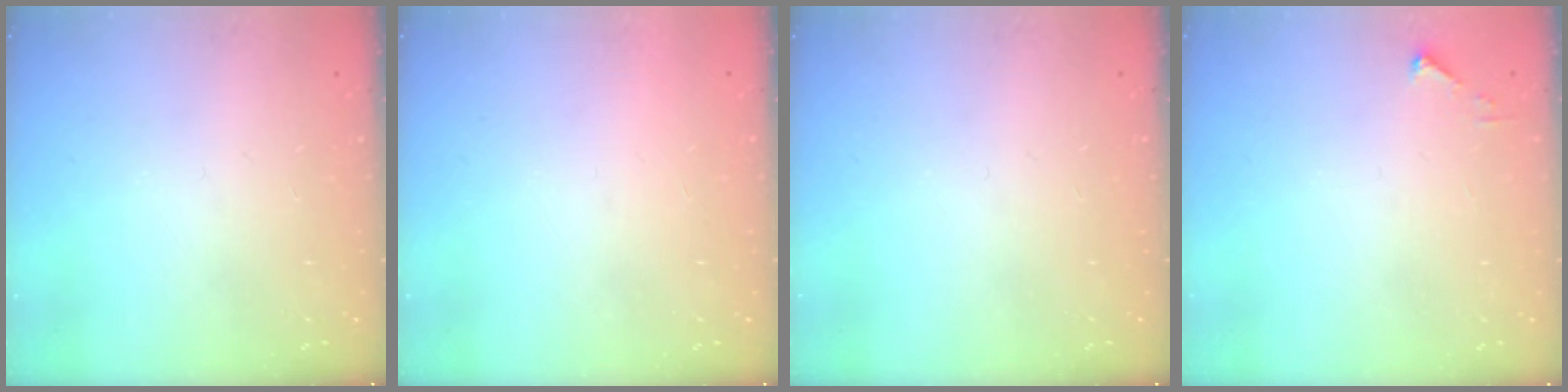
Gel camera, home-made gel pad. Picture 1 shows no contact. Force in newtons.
{"total": 1.6, "press": 1.6, "slide": 0.1}
{"total": 0.0}
{"total": 2.7, "press": 2.7, "slide": 0.3}